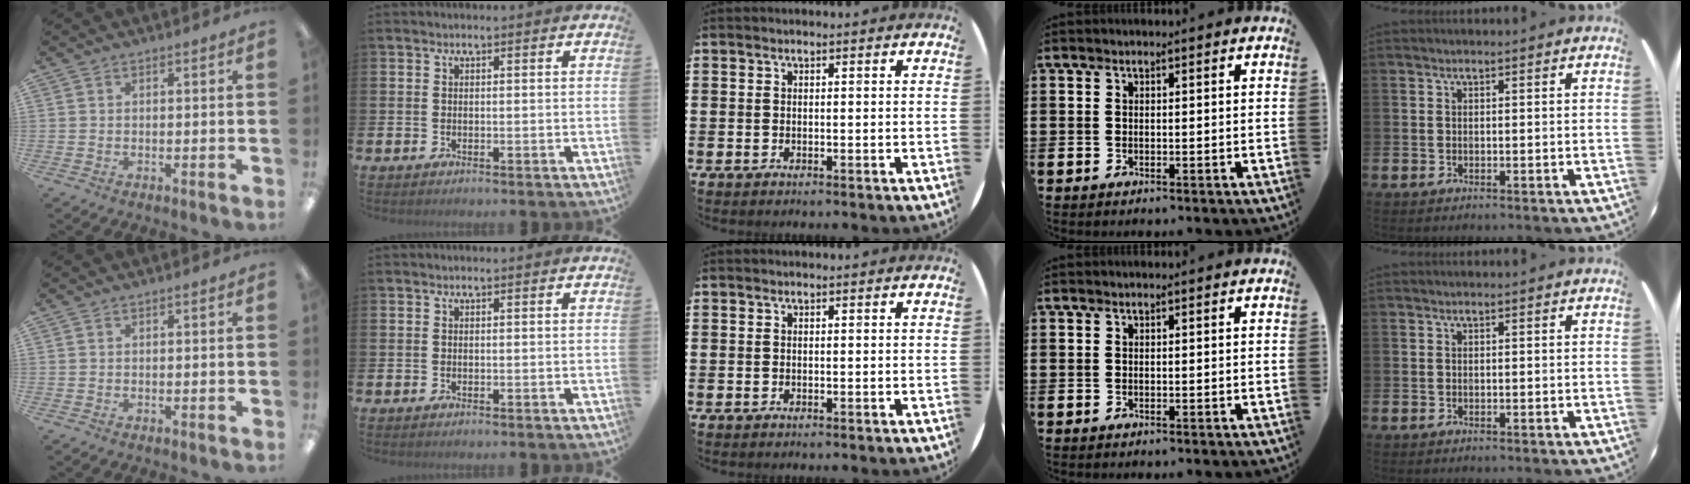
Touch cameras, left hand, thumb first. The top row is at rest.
{}